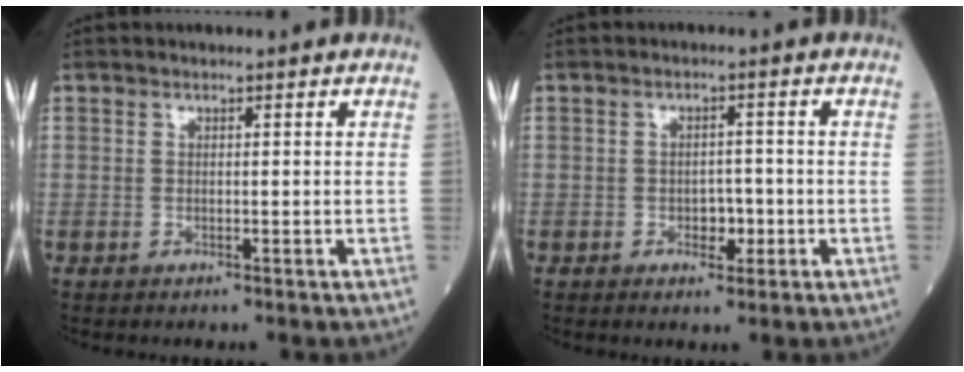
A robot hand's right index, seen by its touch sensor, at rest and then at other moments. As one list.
[{"total": 3.0, "force": [-1.0, 1.8, 2.2], "torque": [-0.026, 0.004, -0.011]}]